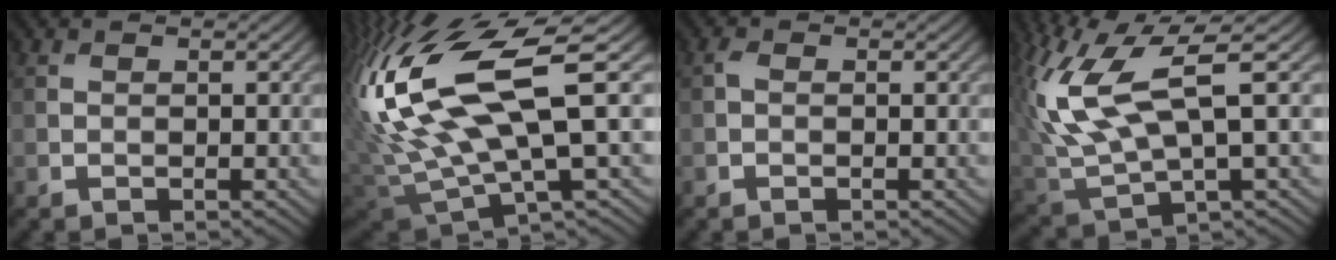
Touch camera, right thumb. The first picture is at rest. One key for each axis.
{"total": 18.0, "fx": 3.7, "fy": 6.4, "fz": 16.4, "tx": -0.383, "ty": 0.003, "tz": 0.080}
{"total": 0.8, "fx": -0.3, "fy": 0.4, "fz": 0.6, "tx": -0.016, "ty": 0.004, "tz": -0.008}
{"total": 14.3, "fx": 3.5, "fy": 5.9, "fz": 12.6, "tx": -0.310, "ty": 0.005, "tz": 0.076}